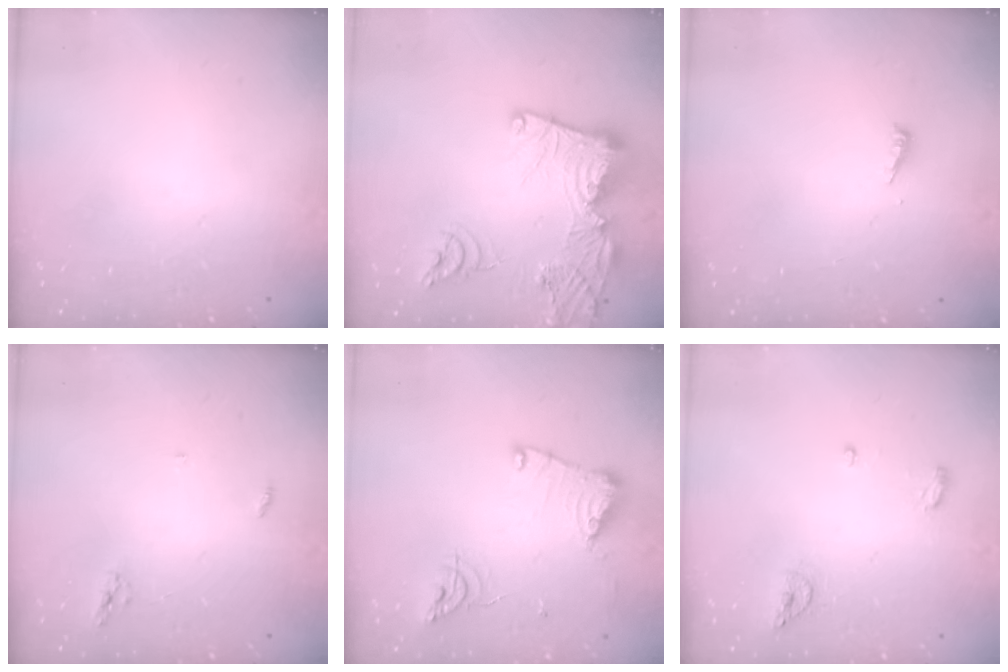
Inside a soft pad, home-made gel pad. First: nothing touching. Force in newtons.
{"total": 21.8, "press": 21.7, "slide": 2.3}
{"total": 3.6, "press": 3.6, "slide": 0.4}
{"total": 3.8, "press": 3.8, "slide": 0.1}
{"total": 13.4, "press": 13.3, "slide": 1.4}
{"total": 10.0, "press": 7.3, "slide": 6.9}